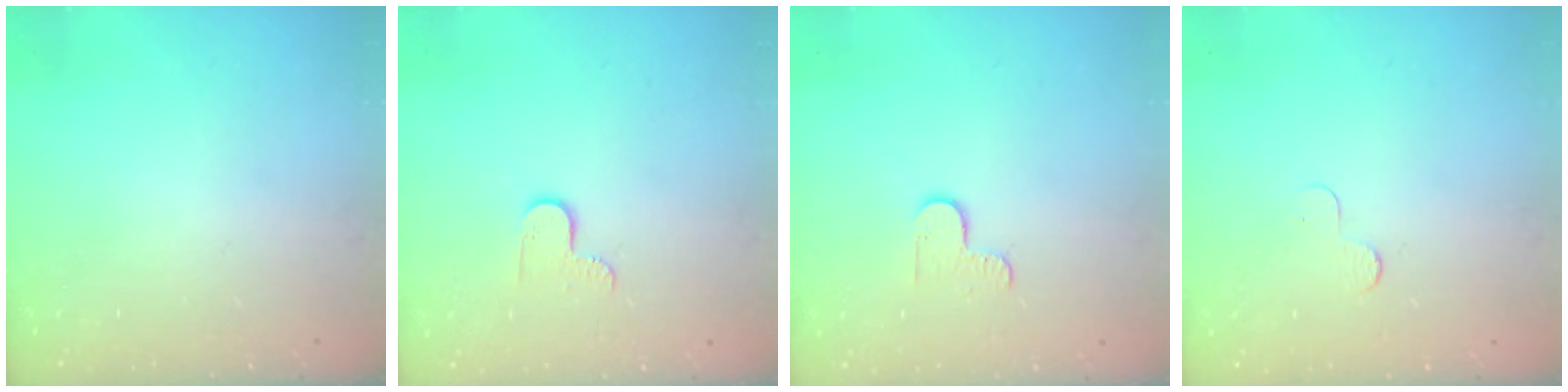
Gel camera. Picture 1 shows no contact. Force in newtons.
{"total": 5.2, "press": 5.2, "slide": 0.5}
{"total": 4.7, "press": 4.7, "slide": 0.4}
{"total": 2.3, "press": 2.3, "slide": 0.2}